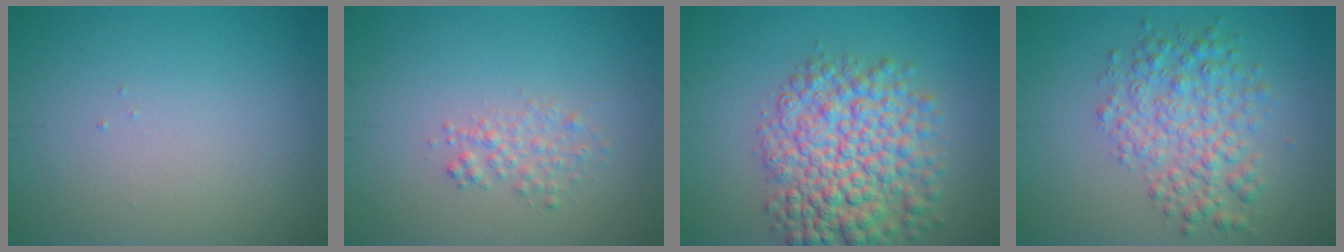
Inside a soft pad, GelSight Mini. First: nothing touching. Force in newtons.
{"total": 1.6, "press": 1.6, "slide": 0.1}
{"total": 8.4, "press": 8.4, "slide": 0.2}
{"total": 4.6, "press": 4.6, "slide": 0.1}